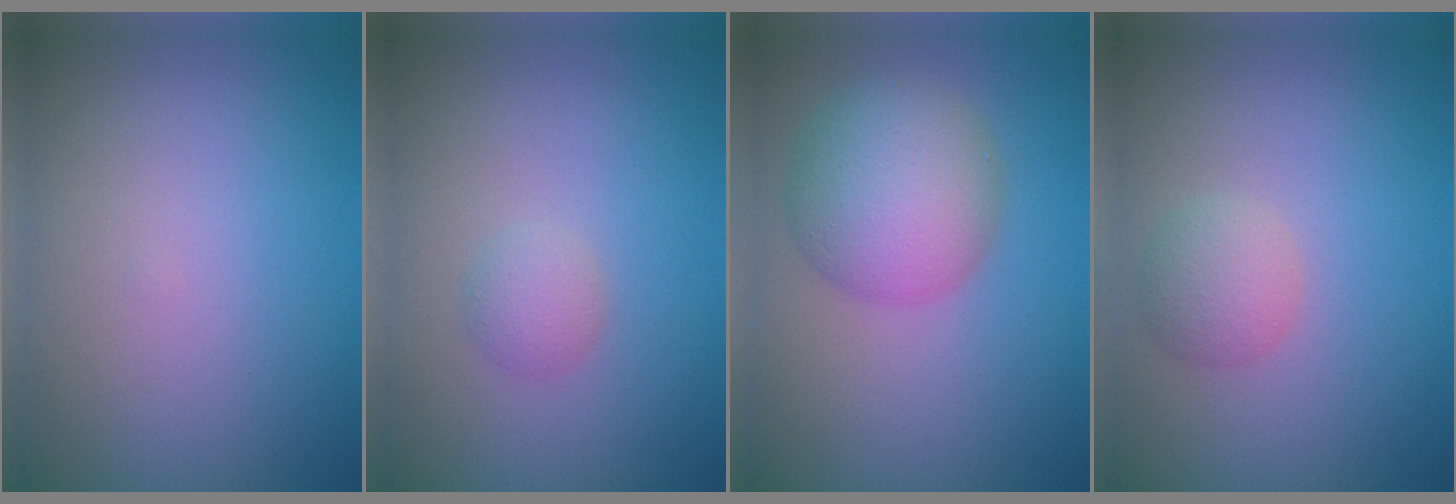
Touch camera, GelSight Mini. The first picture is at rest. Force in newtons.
{"total": 1.5, "press": 1.4, "slide": 0.1}
{"total": 6.6, "press": 6.6, "slide": 0.2}
{"total": 2.3, "press": 2.3, "slide": 0.2}